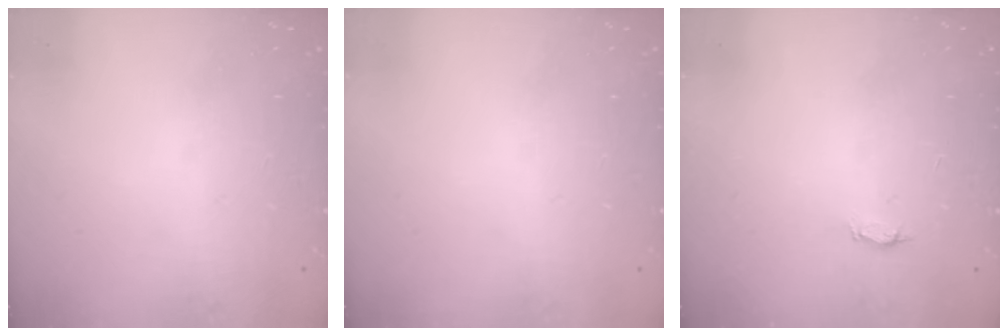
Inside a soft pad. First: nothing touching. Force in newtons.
{"total": 0.0}
{"total": 2.2, "press": 2.2, "slide": 0.3}